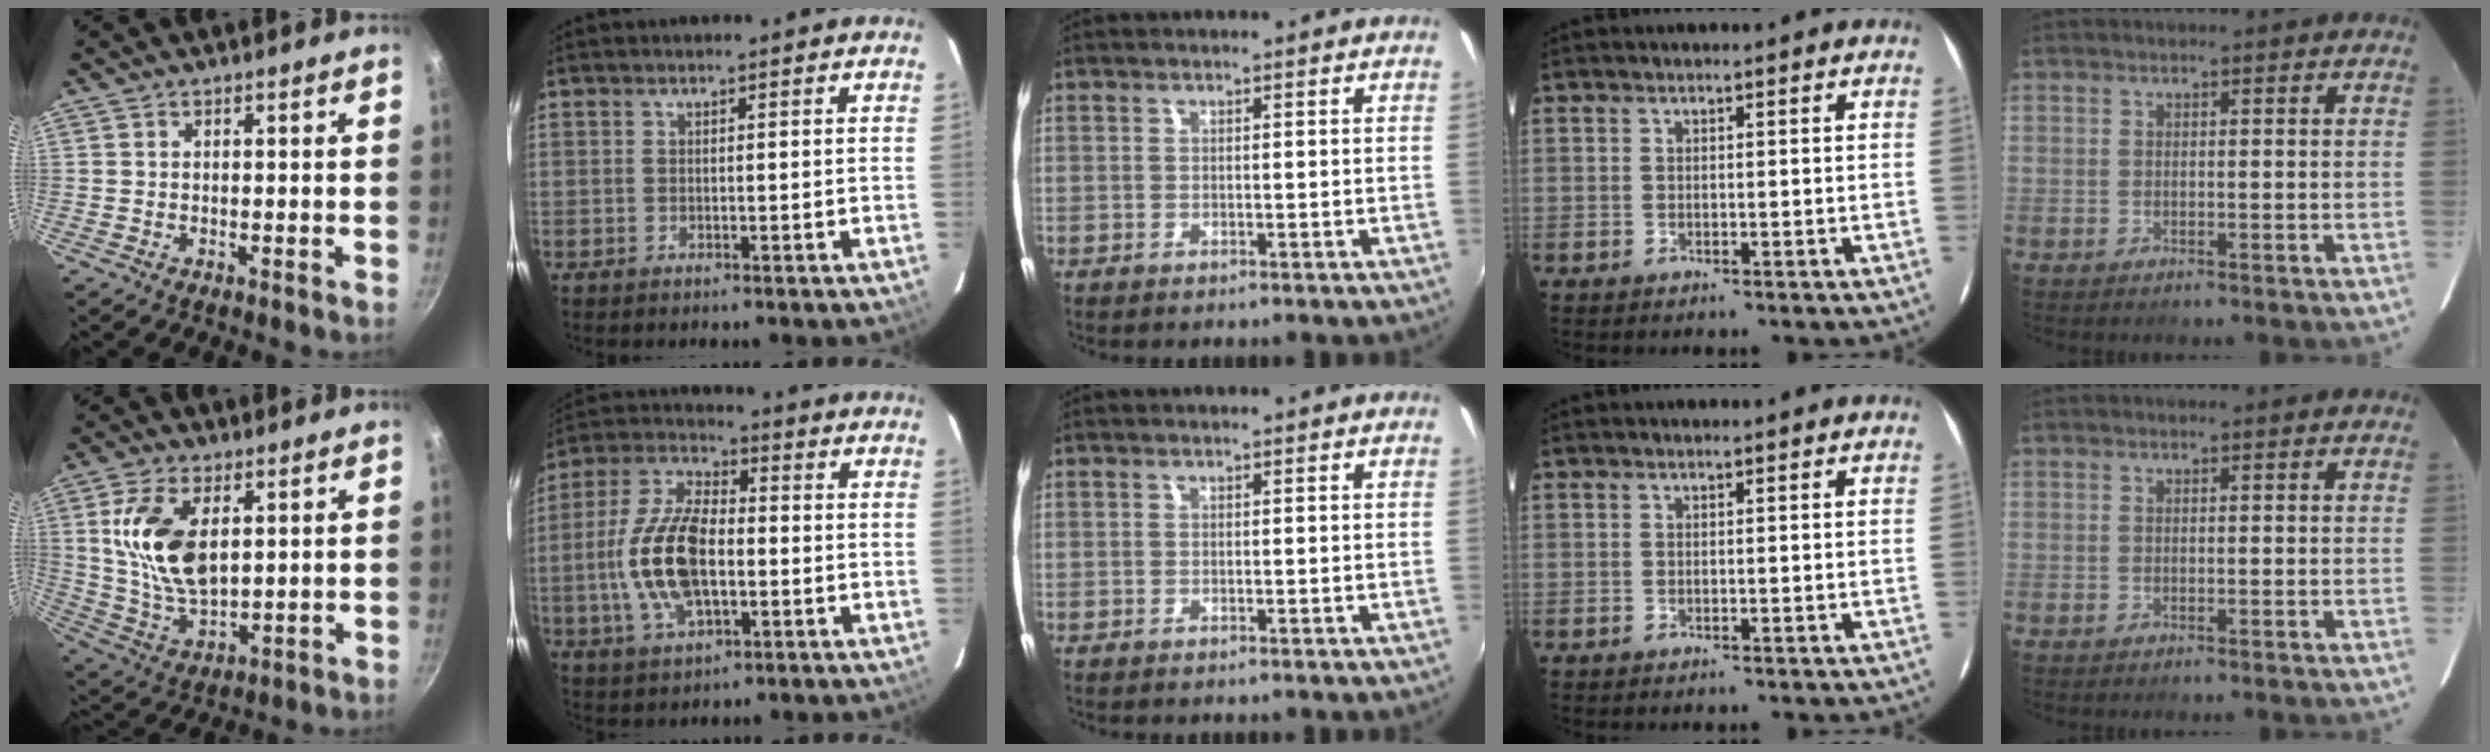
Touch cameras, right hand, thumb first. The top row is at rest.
{"thumb": {"total": 14.1, "force": [3.4, 7.6, 11.4], "torque": [-0.209, -0.019, 0.074]}, "index": {"total": 15.1, "force": [-2.5, 7.3, 12.9], "torque": [-0.276, 0.007, -0.047]}}